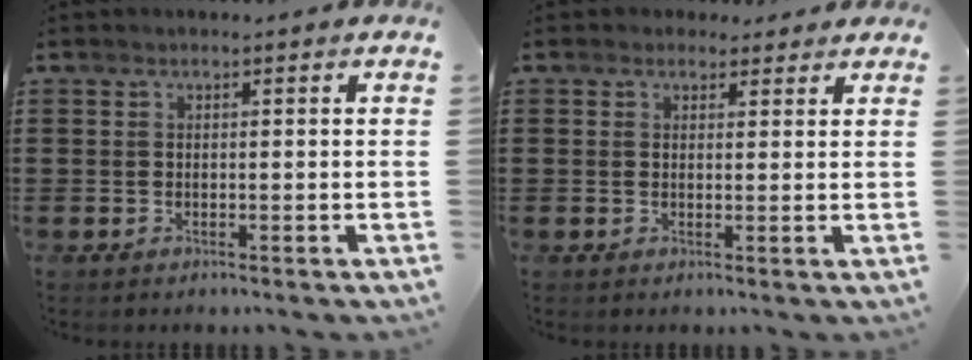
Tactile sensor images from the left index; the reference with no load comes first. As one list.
[{"total": 2.1, "force": [1.6, 1.2, 0.4], "torque": [-0.005, 0.004, 0.028]}]